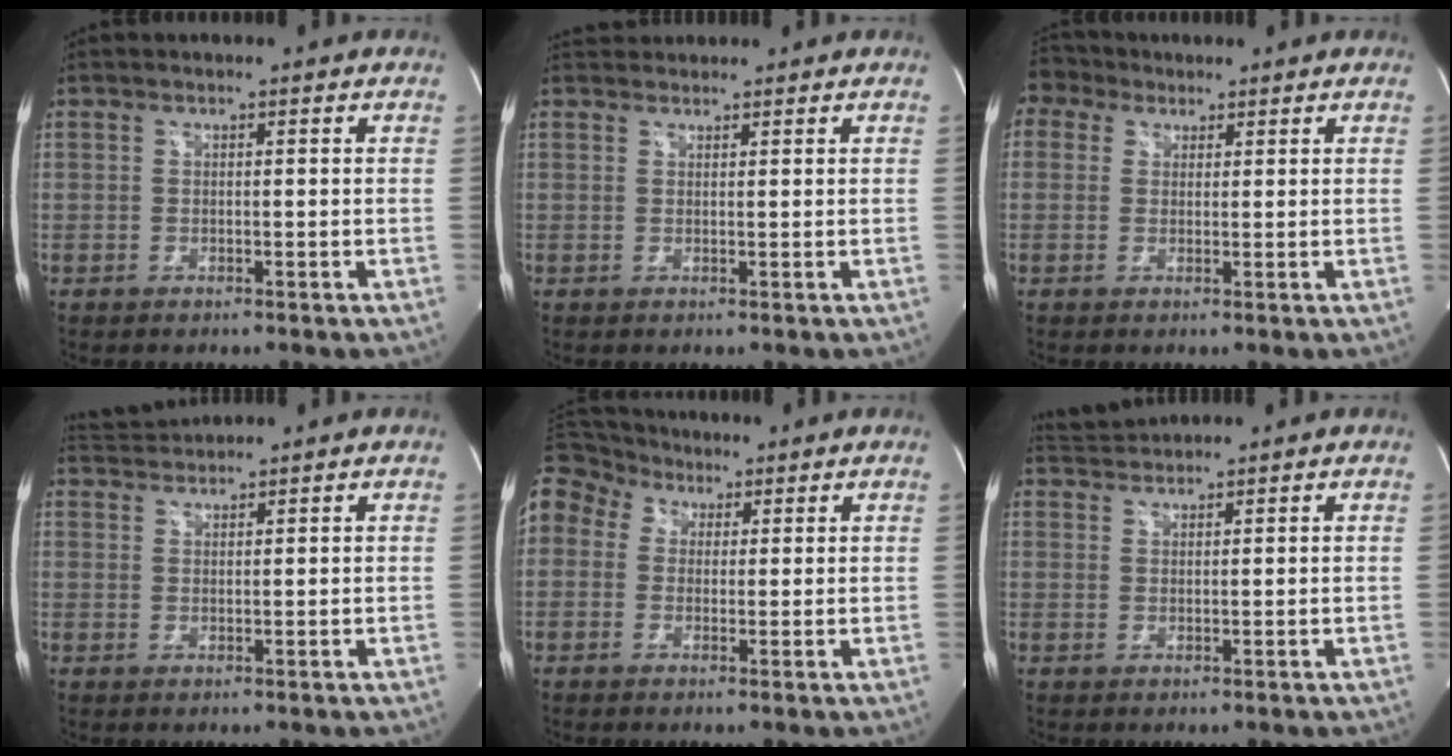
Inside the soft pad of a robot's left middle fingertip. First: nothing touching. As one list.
[{"total": 2.6, "force": [2.5, 0.6, 0.0], "torque": [-0.004, 0.025, 0.045]}, {"total": 3.9, "force": [2.7, 2.7, 0.2], "torque": [-0.010, 0.026, 0.050]}, {"total": 3.1, "force": [3.1, -0.4, -0.5], "torque": [-0.002, 0.014, 0.064]}, {"total": 17.8, "force": [7.6, 14.5, 7.0], "torque": [-0.231, 0.105, 0.152]}, {"total": 2.8, "force": [2.8, -0.4, -0.5], "torque": [0.000, 0.012, 0.061]}]